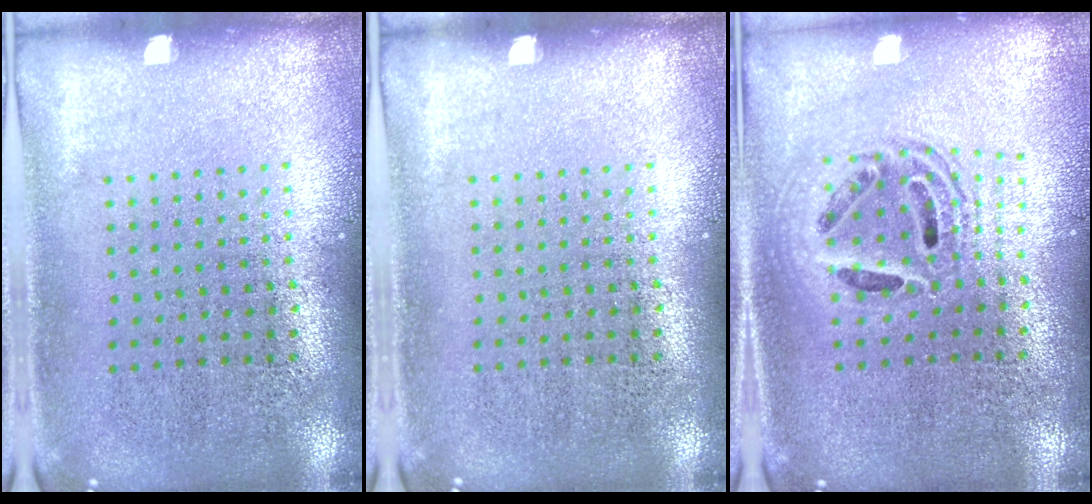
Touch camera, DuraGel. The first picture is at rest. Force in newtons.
{"total": 0.0}
{"total": 1.6, "press": 1.3, "slide": 0.9}